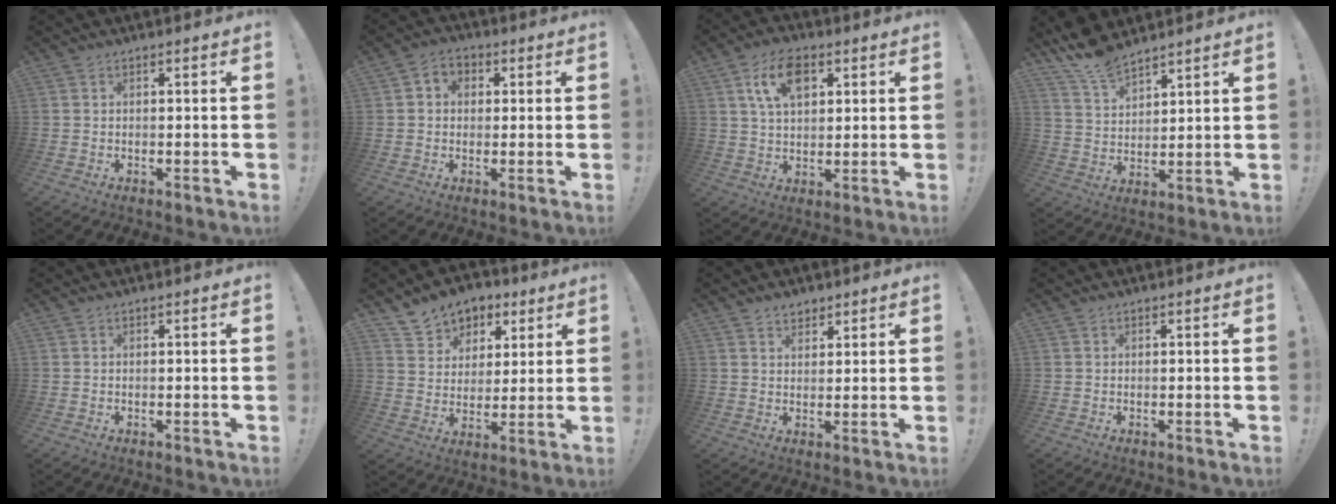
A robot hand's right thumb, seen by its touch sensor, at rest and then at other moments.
{"total": 4.2, "force": [0.5, 3.8, 1.8], "torque": [-0.025, 0.005, 0.009]}
{"total": 10.8, "force": [4.5, 6.5, 7.4], "torque": [-0.123, 0.004, 0.083]}
{"total": 9.5, "force": [8.3, 3.3, 3.1], "torque": [-0.070, -0.054, 0.161]}
{"total": 0.0}
{"total": 8.6, "force": [5.0, 6.8, 1.5], "torque": [-0.016, -0.042, 0.100]}
{"total": 3.8, "force": [2.9, 2.3, 0.8], "torque": [0.000, -0.017, 0.051]}
{"total": 0.0}